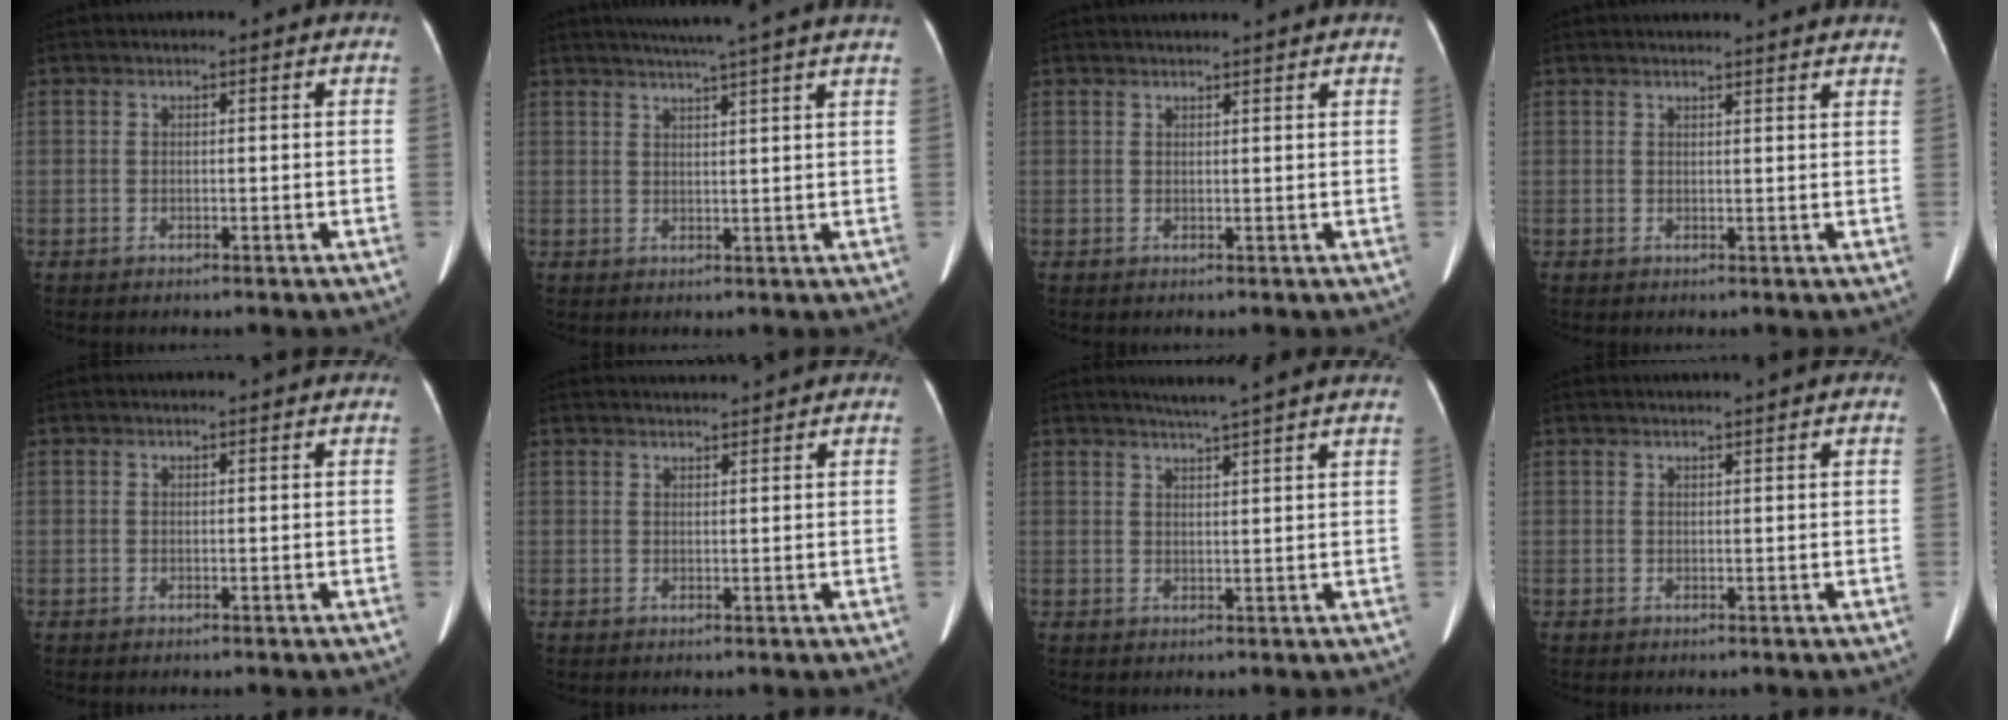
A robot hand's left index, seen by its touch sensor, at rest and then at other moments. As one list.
[{"total": 9.7, "force": [8.1, -1.4, 5.2], "torque": [-0.077, 0.019, 0.094]}, {"total": 4.1, "force": [3.8, -0.5, 1.3], "torque": [-0.017, 0.020, 0.043]}, {"total": 8.7, "force": [8.3, 0.4, 2.6], "torque": [-0.030, 0.015, 0.077]}, {"total": 1.1, "force": [1.1, -0.1, 0.2], "torque": [-0.013, 0.006, 0.012]}, {"total": 2.3, "force": [2.3, -0.3, 0.2], "torque": [-0.004, 0.014, 0.038]}, {"total": 6.7, "force": [5.8, -1.3, 3.2], "torque": [-0.046, 0.009, 0.071]}, {"total": 2.0, "force": [1.7, -0.7, 0.7], "torque": [-0.013, 0.011, 0.031]}]